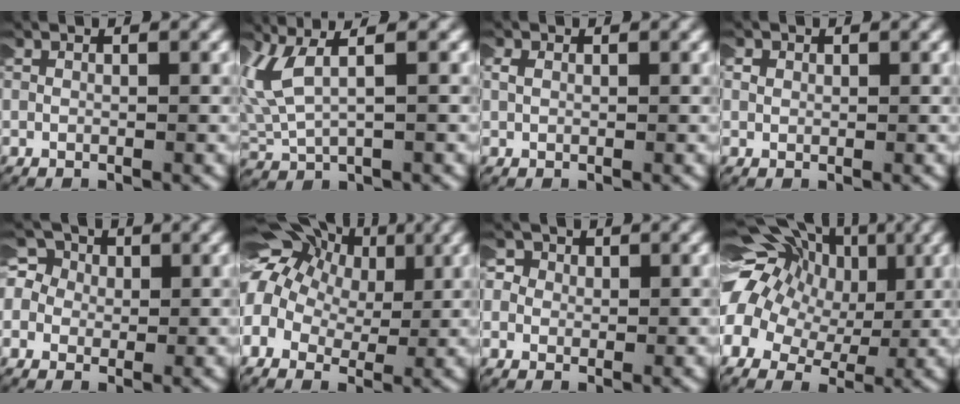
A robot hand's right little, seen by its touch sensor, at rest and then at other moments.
{"total": 4.3, "force": [1.6, 2.0, 3.4], "torque": [-0.091, 0.007, 0.034]}
{"total": 0.6, "force": [0.4, 0.2, 0.3], "torque": [-0.006, 0.001, 0.010]}
{"total": 0.8, "force": [0.4, 0.7, 0.1], "torque": [-0.008, 0.001, 0.005]}
{"total": 6.5, "force": [1.0, 5.9, 2.6], "torque": [-0.077, -0.003, 0.003]}
{"total": 11.3, "force": [4.1, 8.2, 6.7], "torque": [-0.130, 0.017, 0.048]}
{"total": 4.1, "force": [0.6, 3.9, 1.4], "torque": [-0.042, 0.003, -0.006]}
{"total": 12.9, "force": [3.3, 10.2, 7.3], "torque": [-0.163, 0.008, 0.044]}